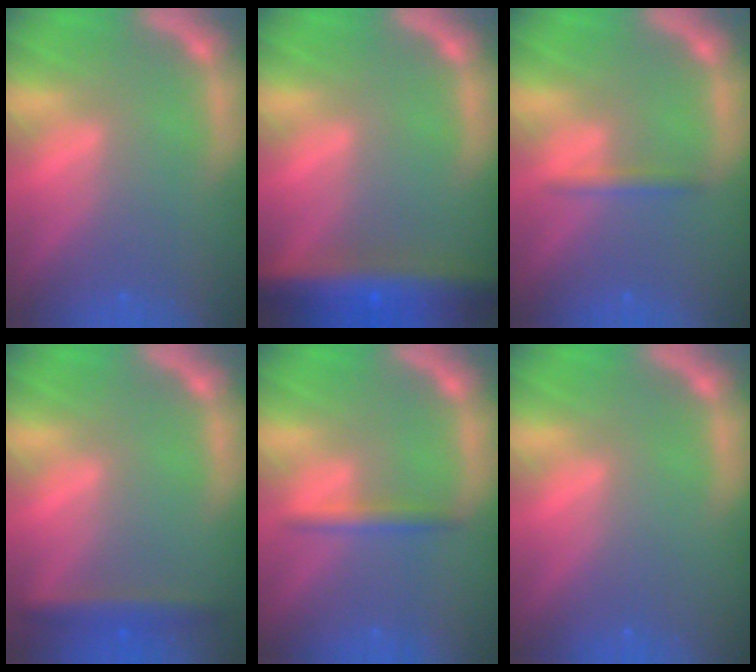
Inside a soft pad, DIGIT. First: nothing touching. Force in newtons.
{"total": 9.5}
{"total": 1.4}
{"total": 3.0}
{"total": 1.9}
{"total": 0.0}